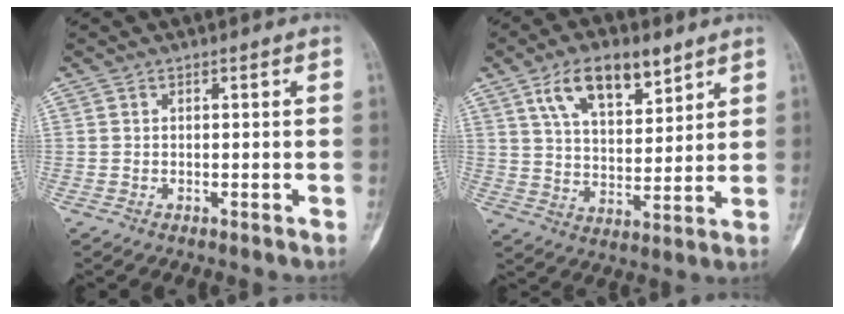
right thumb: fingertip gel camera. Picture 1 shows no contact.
{"total": 13.0, "force": [7.5, 6.1, 8.6], "torque": [-0.121, -0.032, 0.136]}